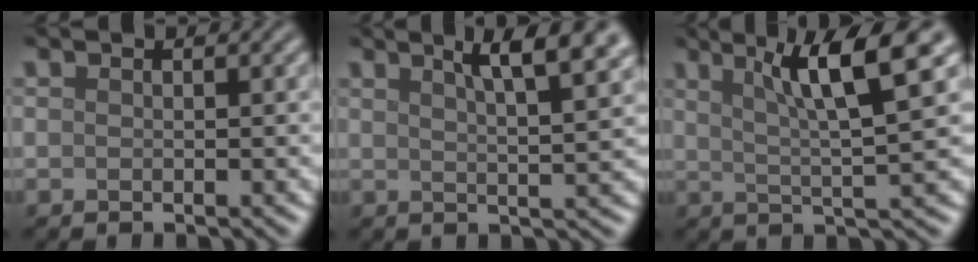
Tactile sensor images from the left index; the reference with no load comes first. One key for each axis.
{"total": 6.8, "fx": 3.9, "fy": 1.8, "fz": 5.3, "tx": -0.044, "ty": 0.023, "tz": 0.044}
{"total": 7.4, "fx": 3.3, "fy": 0.9, "fz": 6.6, "tx": -0.096, "ty": 0.011, "tz": 0.057}